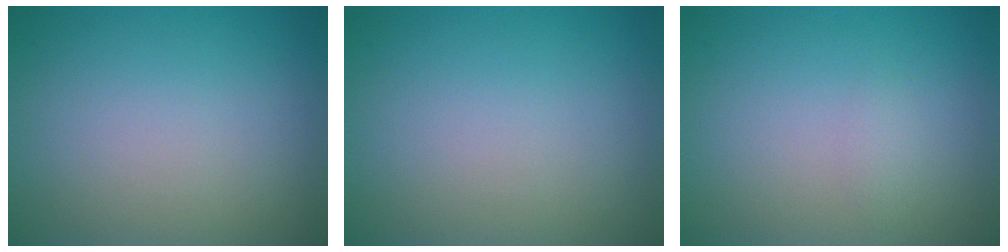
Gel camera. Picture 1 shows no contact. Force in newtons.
{"total": 0.0}
{"total": 0.8, "press": 0.7, "slide": 0.1}